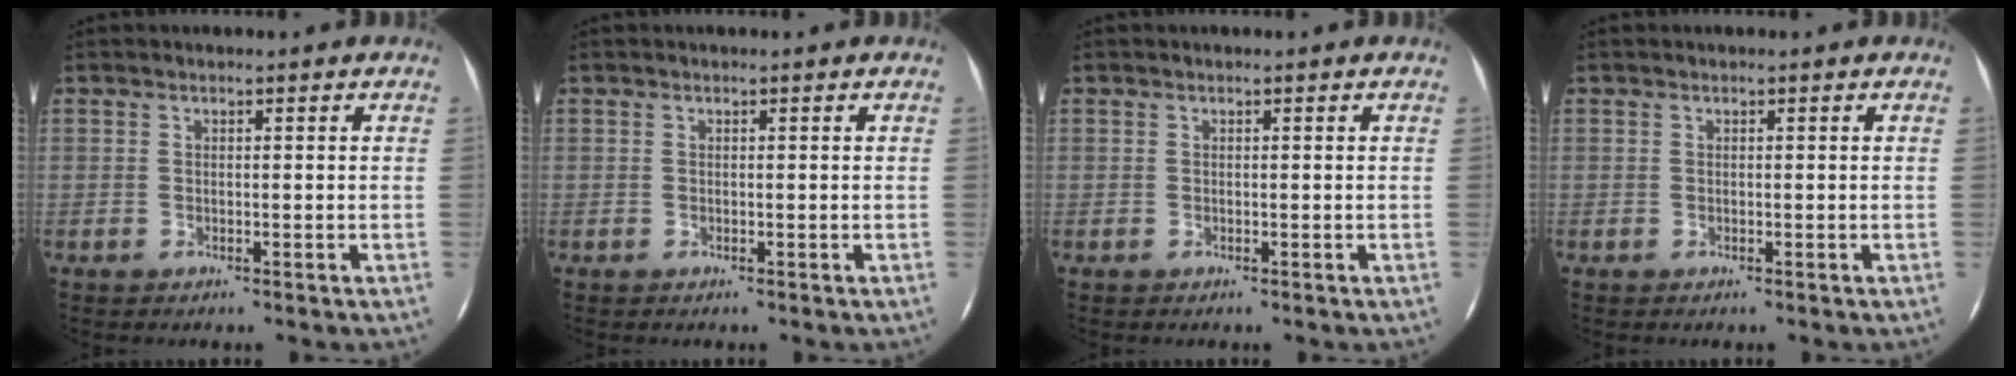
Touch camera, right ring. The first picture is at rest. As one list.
[{"total": 0.0}, {"total": 0.0}, {"total": 0.0}]